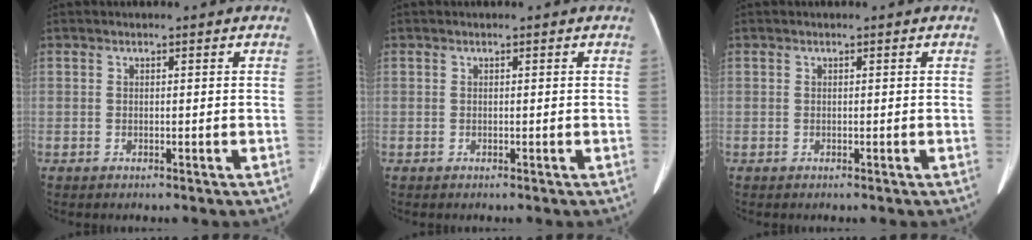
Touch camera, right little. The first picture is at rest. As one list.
[{"total": 0.0}, {"total": 0.0}]